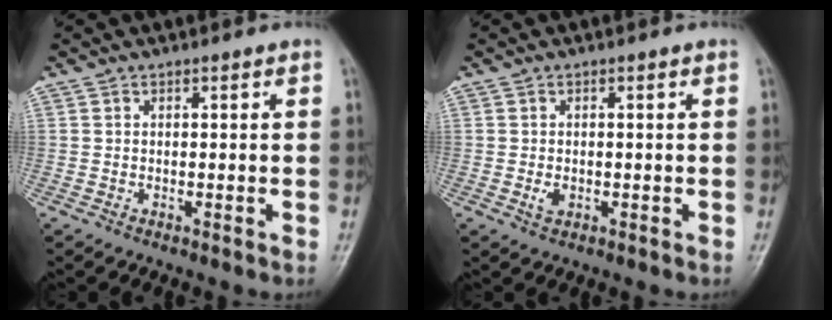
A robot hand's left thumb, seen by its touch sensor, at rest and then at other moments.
{"total": 1.7, "force": [-0.3, 1.2, 1.2], "torque": [-0.020, -0.002, -0.005]}